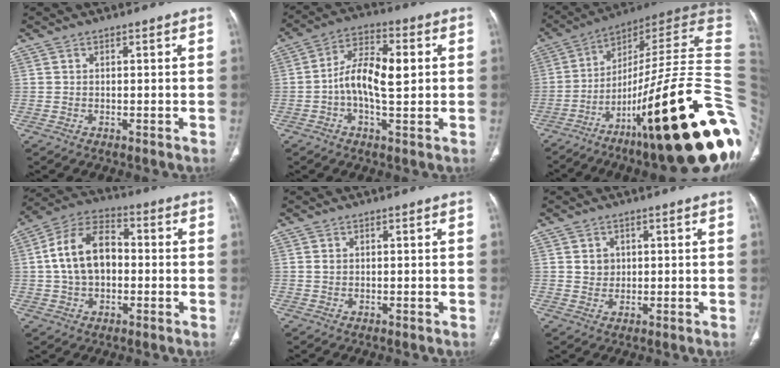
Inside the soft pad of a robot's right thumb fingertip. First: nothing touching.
{"total": 11.2, "force": [0.2, 5.1, 10.0], "torque": [-0.172, 0.022, -0.001]}
{"total": 36.6, "force": [-11.1, 7.0, 34.2], "torque": [-0.397, 0.072, -0.173]}
{"total": 13.0, "force": [0.1, 8.5, 9.8], "torque": [-0.169, 0.029, -0.006]}
{"total": 0.8, "force": [0.2, 0.6, 0.4], "torque": [-0.006, 0.000, 0.005]}
{"total": 2.6, "force": [0.7, 2.3, 0.9], "torque": [-0.003, -0.001, 0.016]}